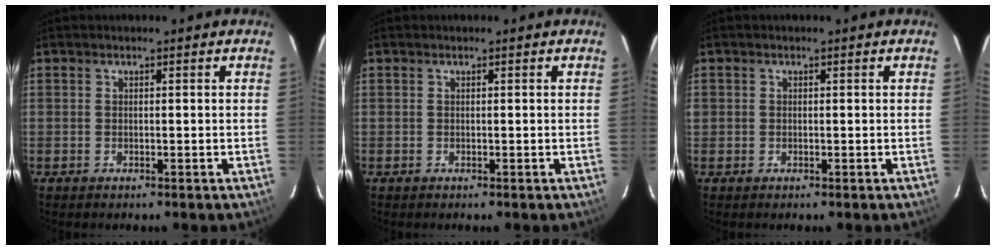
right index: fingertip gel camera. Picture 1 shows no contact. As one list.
[{"total": 0.0}, {"total": 0.6, "force": [-0.1, 0.6, 0.1], "torque": [0.001, 0.000, -0.001]}]